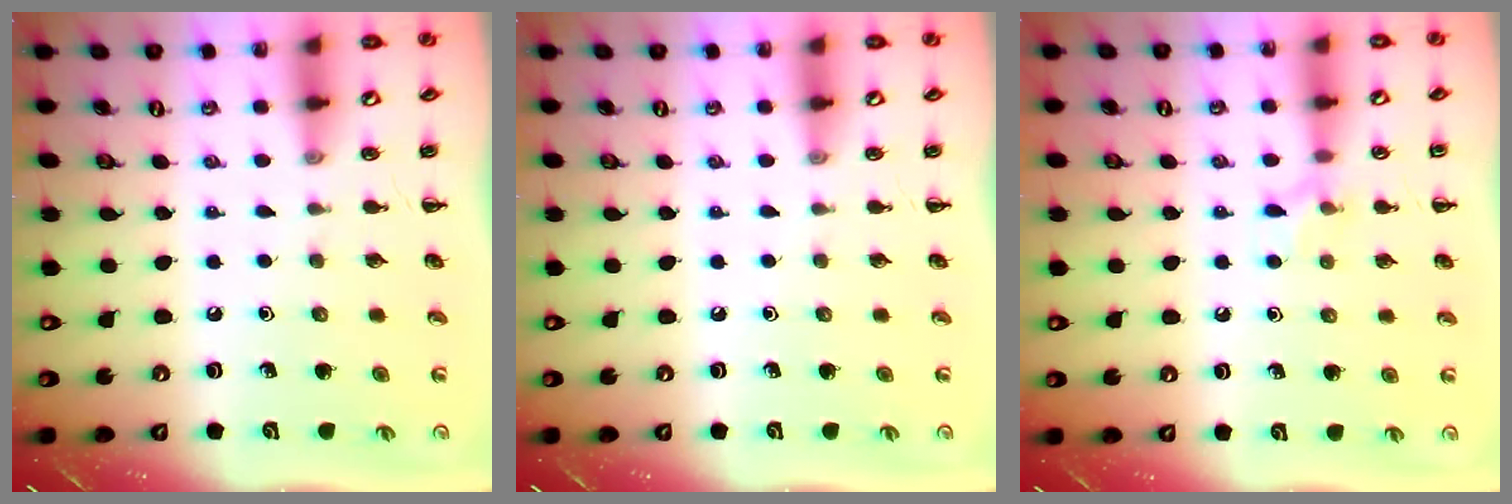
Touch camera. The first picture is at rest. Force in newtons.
{"total": 0.0}
{"total": 6.7, "press": 6.3, "slide": 2.0}